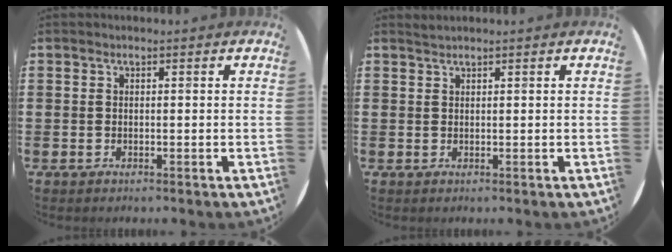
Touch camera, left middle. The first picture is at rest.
{"total": 0.8, "force": [0.8, -0.1, 0.0], "torque": [-0.001, -0.001, 0.015]}